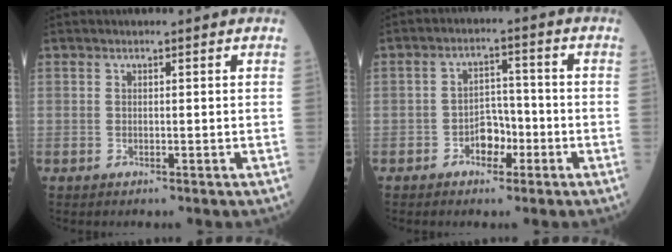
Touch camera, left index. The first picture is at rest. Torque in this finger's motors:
{"motor_torque": [0.01, 0.12, 0.05, 0.00]}